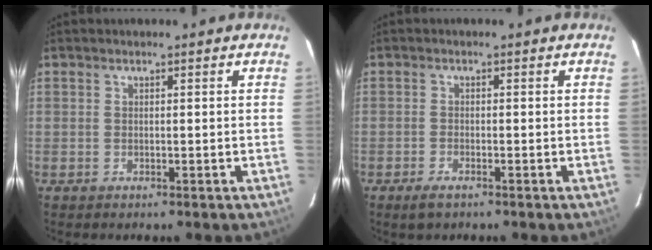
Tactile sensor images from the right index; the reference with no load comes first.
{"total": 2.1, "force": [-1.4, 0.7, 1.4], "torque": [-0.034, -0.003, -0.020]}